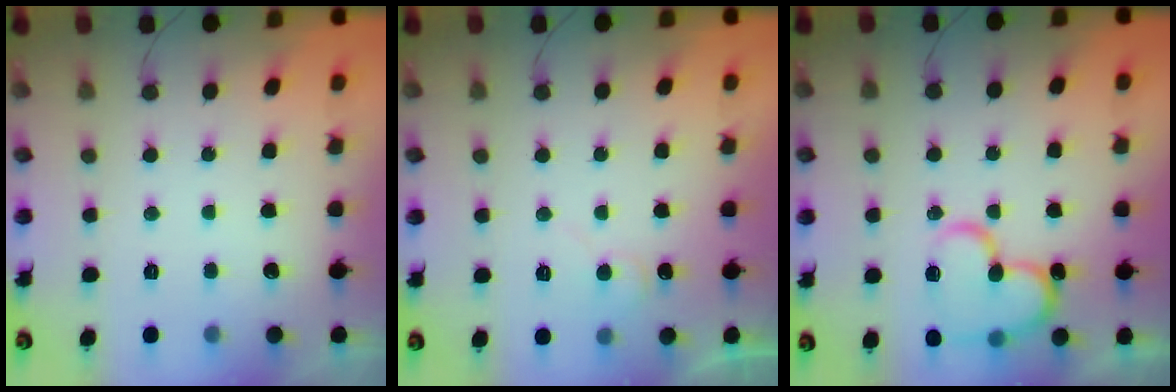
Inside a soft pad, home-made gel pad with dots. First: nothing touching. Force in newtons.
{"total": 6.0, "press": 6.0, "slide": 0.6}
{"total": 17.3, "press": 17.2, "slide": 1.6}